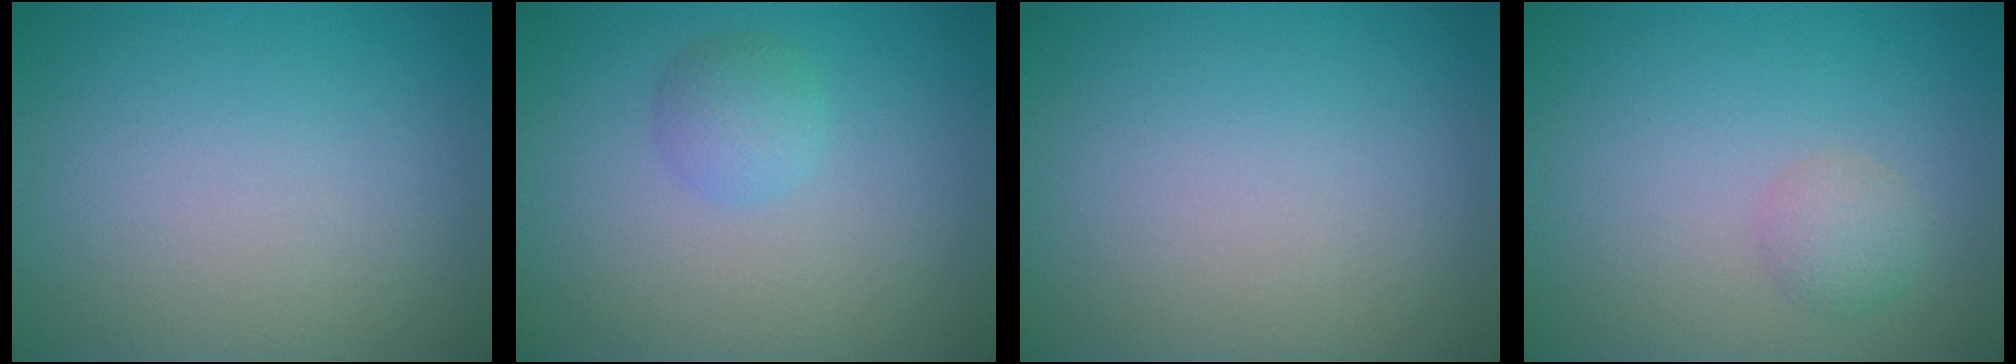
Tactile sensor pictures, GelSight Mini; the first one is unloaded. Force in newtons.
{"total": 1.9, "press": 1.9, "slide": 0.1}
{"total": 0.0}
{"total": 1.7, "press": 1.7, "slide": 0.1}